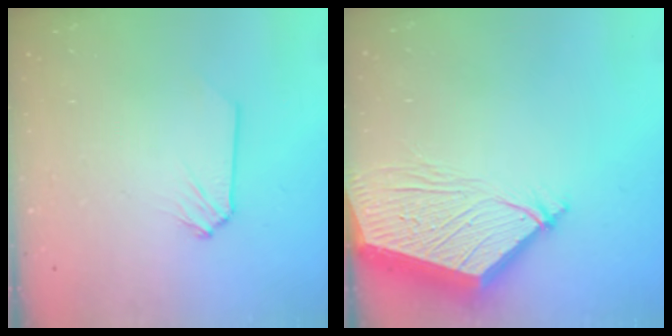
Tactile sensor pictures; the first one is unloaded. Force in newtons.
{"total": 8.4, "press": 8.3, "slide": 0.9}